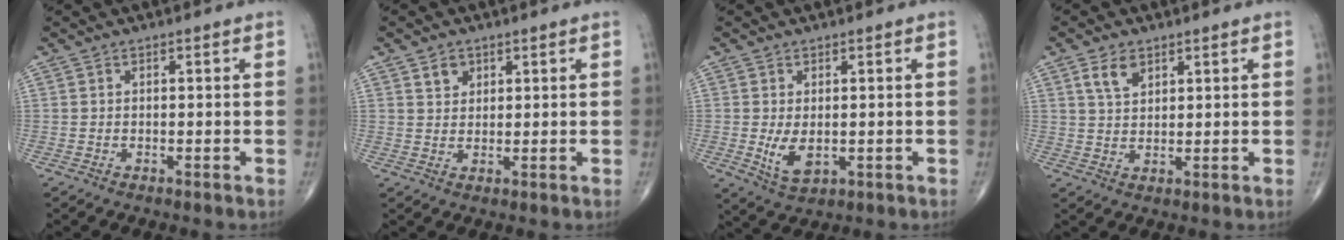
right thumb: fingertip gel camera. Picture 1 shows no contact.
{"total": 3.0, "force": [1.7, 2.3, 1.1], "torque": [-0.005, -0.011, 0.030]}
{"total": 5.0, "force": [-0.5, 2.8, 4.2], "torque": [-0.073, -0.013, 0.002]}
{"total": 4.6, "force": [2.4, 2.7, 2.8], "torque": [-0.041, -0.011, 0.049]}